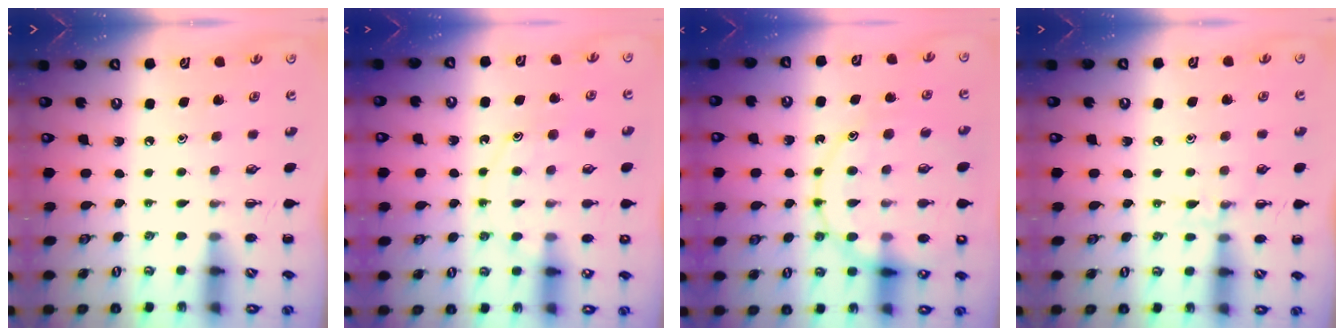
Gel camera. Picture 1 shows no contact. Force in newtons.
{"total": 11.9, "press": 11.9, "slide": 0.8}
{"total": 18.3, "press": 18.2, "slide": 2.0}
{"total": 4.9, "press": 4.7, "slide": 1.5}